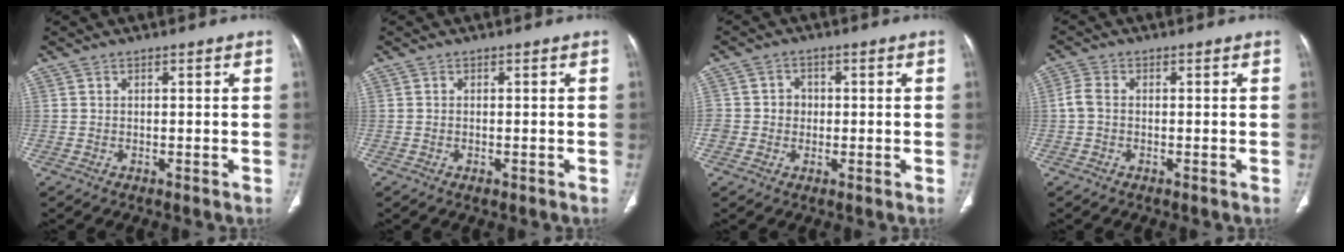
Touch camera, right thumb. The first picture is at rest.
{"total": 0.6, "force": [-0.3, 0.3, 0.4], "torque": [-0.008, 0.000, -0.004]}
{"total": 4.0, "force": [-0.2, 3.8, 1.3], "torque": [0.003, 0.009, -0.006]}
{"total": 2.7, "force": [-0.4, 1.8, 1.9], "torque": [-0.046, 0.005, -0.015]}